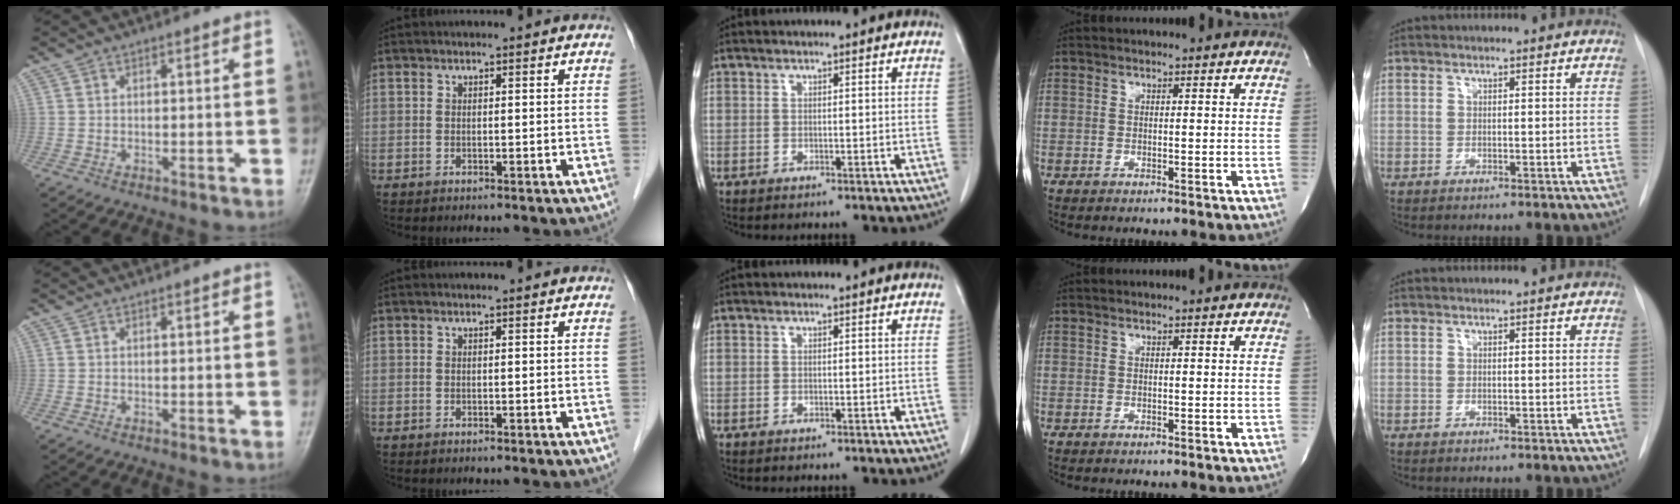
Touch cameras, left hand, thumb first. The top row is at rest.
{}